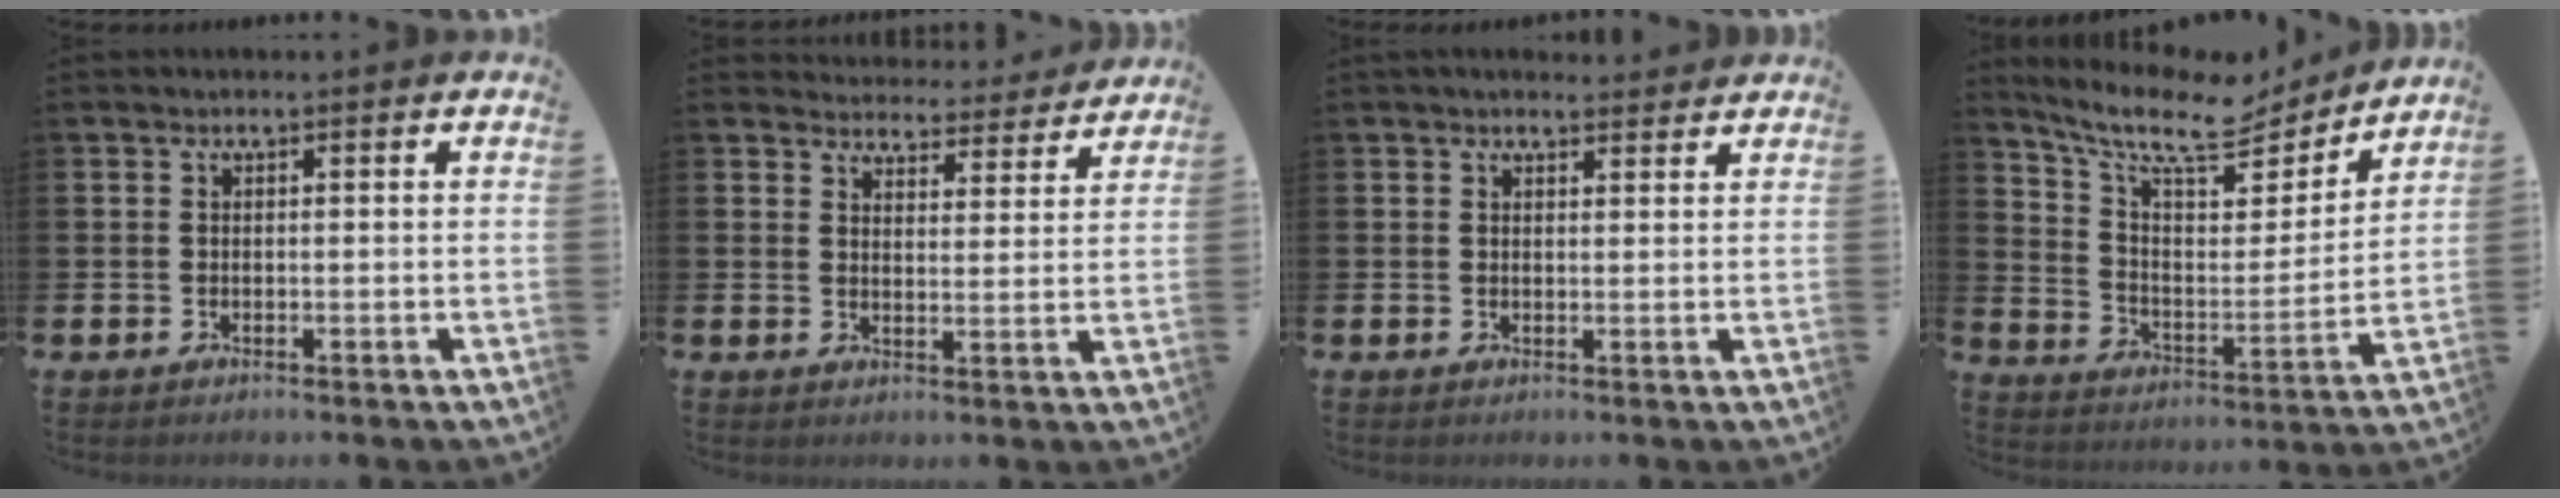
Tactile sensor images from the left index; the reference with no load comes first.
{"total": 4.3, "force": [4.2, 0.8, 0.0], "torque": [-0.007, -0.036, 0.071]}
{"total": 2.1, "force": [2.0, 0.5, 0.2], "torque": [0.001, -0.008, 0.035]}
{"total": 10.7, "force": [8.8, 3.4, 4.9], "torque": [-0.117, -0.058, 0.146]}